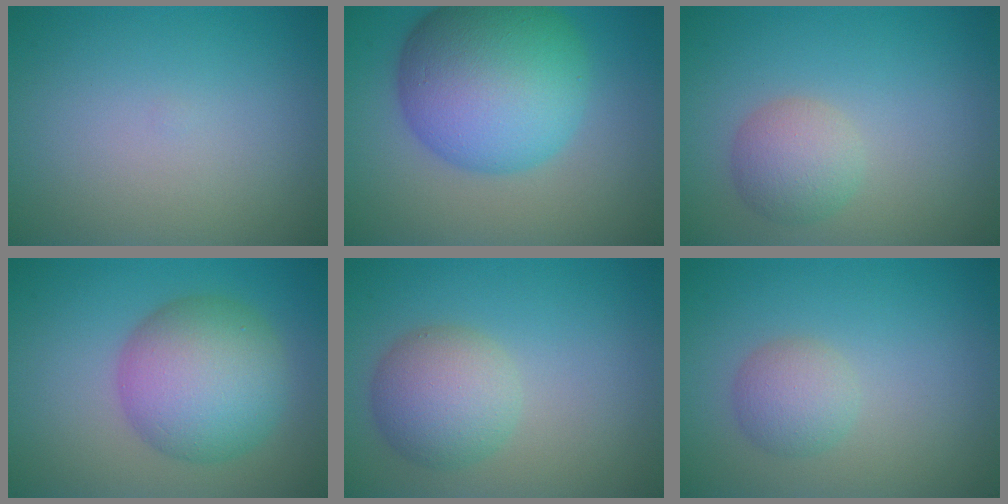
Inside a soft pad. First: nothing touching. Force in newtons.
{"total": 12.4, "press": 12.4, "slide": 0.1}
{"total": 3.0, "press": 3.0, "slide": 0.0}
{"total": 8.2, "press": 8.2, "slide": 0.5}
{"total": 4.6, "press": 4.6, "slide": 0.1}
{"total": 2.5, "press": 2.5, "slide": 0.1}